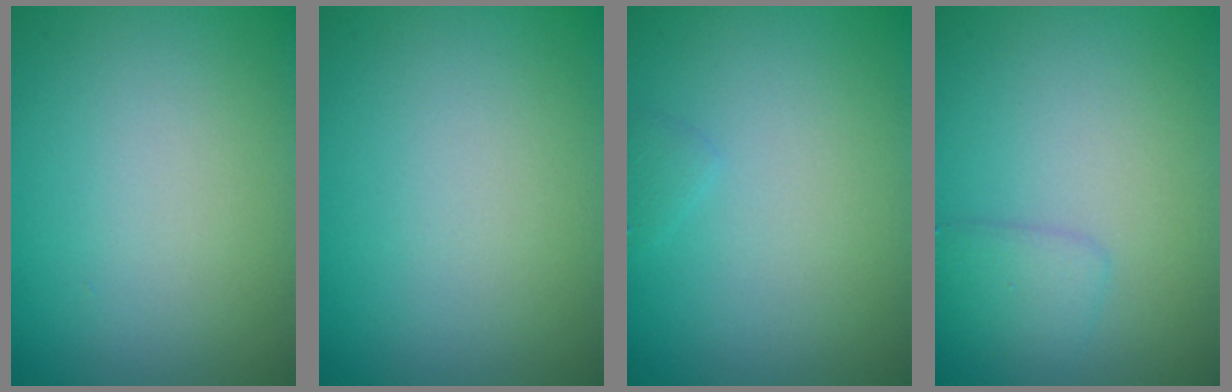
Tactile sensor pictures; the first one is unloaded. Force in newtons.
{"total": 0.0}
{"total": 0.6, "press": 0.6, "slide": 0.0}
{"total": 1.7, "press": 1.7, "slide": 0.2}